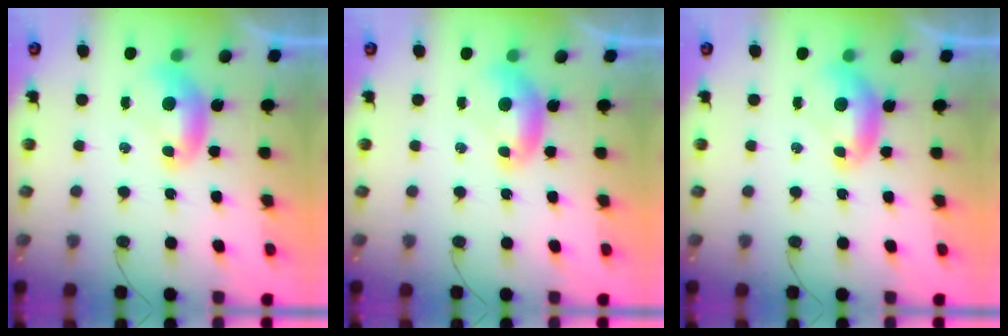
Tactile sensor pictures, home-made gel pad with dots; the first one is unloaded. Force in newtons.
{"total": 0.0}
{"total": 0.0}